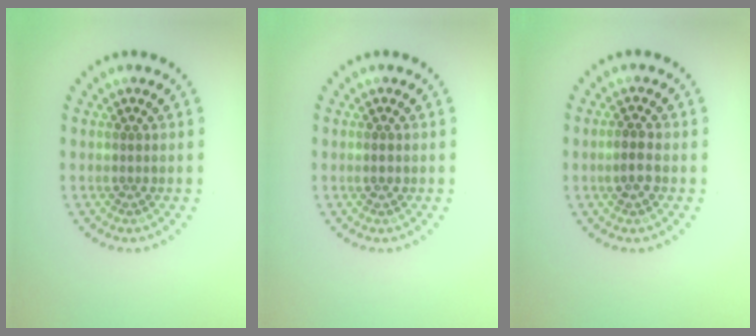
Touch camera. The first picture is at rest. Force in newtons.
{"total": 0.9, "press": 0.9, "slide": 0.1}
{"total": 1.8, "press": 1.8, "slide": 0.4}